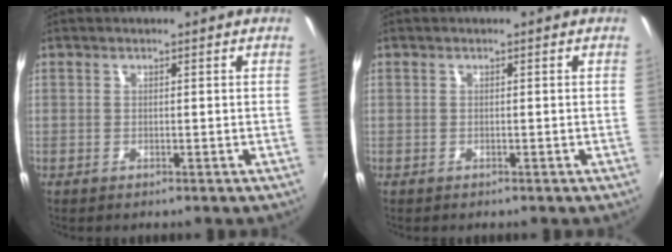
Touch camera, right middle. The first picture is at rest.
{"total": 0.0}